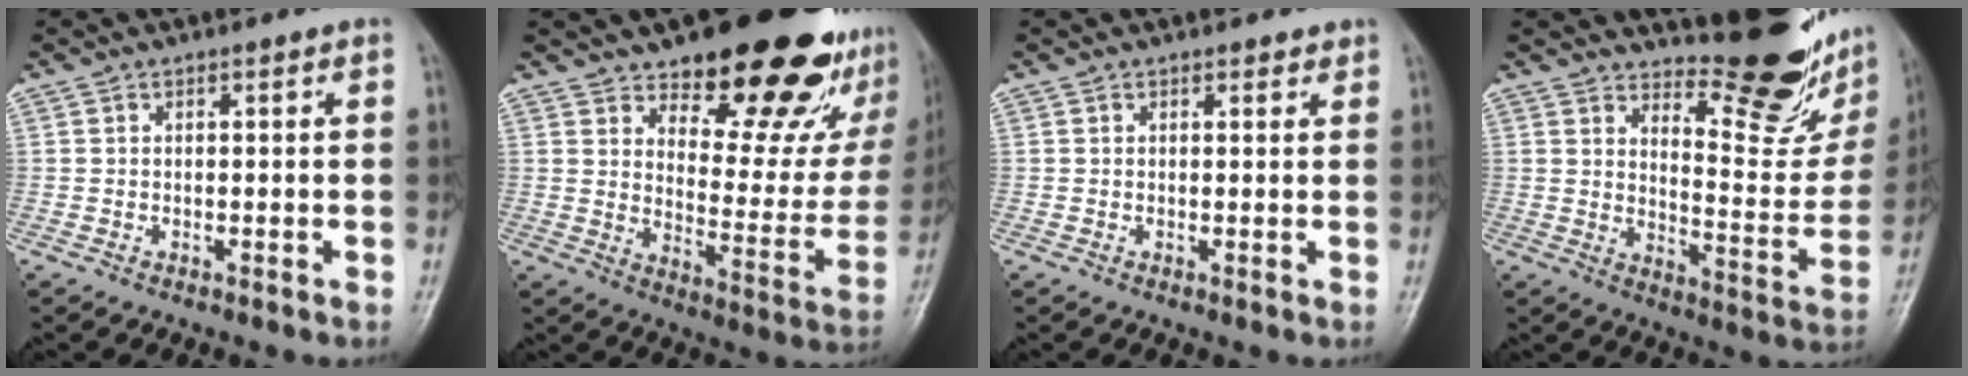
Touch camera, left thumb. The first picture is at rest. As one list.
[{"total": 25.3, "force": [17.7, 10.1, 15.0], "torque": [-0.157, -0.111, 0.238]}, {"total": 1.3, "force": [1.0, 0.7, 0.5], "torque": [0.004, -0.005, 0.008]}, {"total": 18.2, "force": [14.9, 4.9, 9.2], "torque": [-0.084, -0.143, 0.199]}]